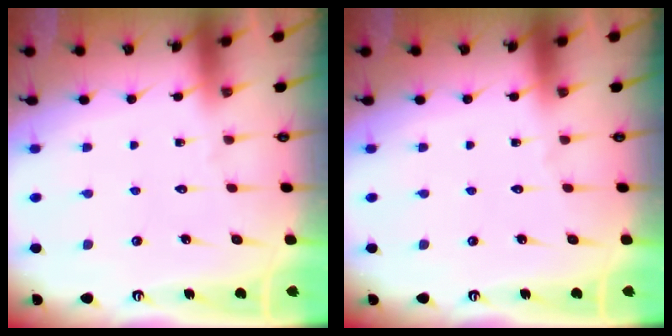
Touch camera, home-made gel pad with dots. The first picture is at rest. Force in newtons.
{"total": 0.0}